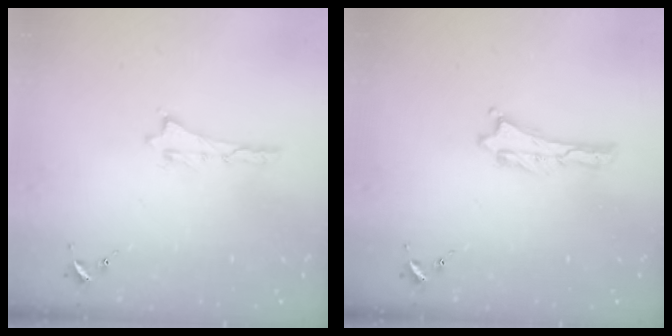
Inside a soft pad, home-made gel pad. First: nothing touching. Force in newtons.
{"total": 0.0}